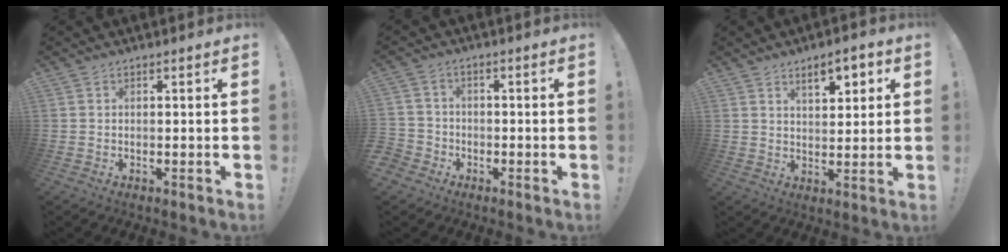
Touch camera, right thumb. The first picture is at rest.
{"total": 4.1, "force": [-2.1, 3.4, 0.9], "torque": [-0.035, 0.014, -0.040]}
{"total": 7.3, "force": [4.1, 2.9, 5.3], "torque": [-0.072, -0.015, 0.066]}